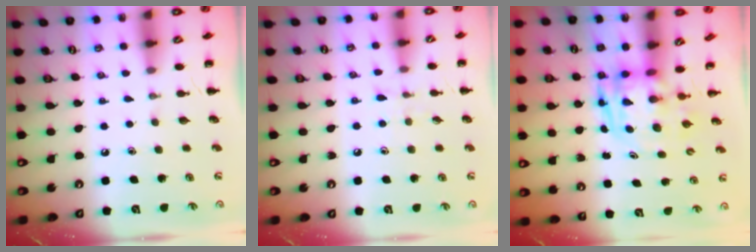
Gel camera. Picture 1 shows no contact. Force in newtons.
{"total": 5.4, "press": 5.0, "slide": 2.2}
{"total": 3.2, "press": 3.1, "slide": 0.7}